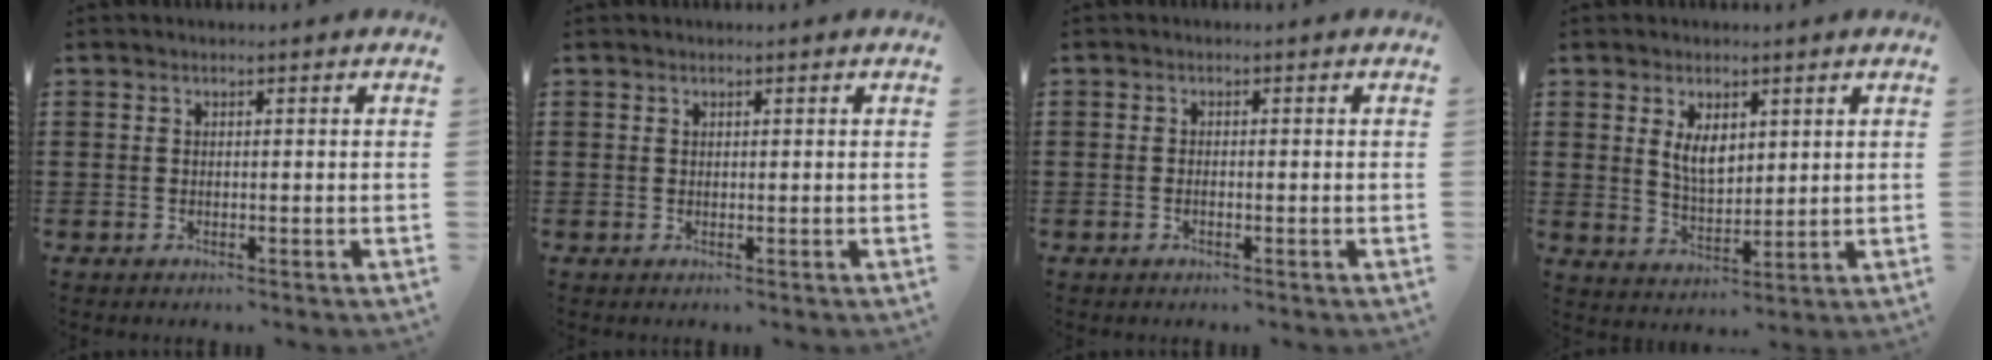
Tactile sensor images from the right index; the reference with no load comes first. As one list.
[{"total": 0.0}, {"total": 0.7, "force": [-0.4, 0.2, 0.5], "torque": [-0.011, -0.004, -0.007]}, {"total": 4.8, "force": [1.8, 2.6, 3.7], "torque": [-0.071, 0.003, 0.030]}]